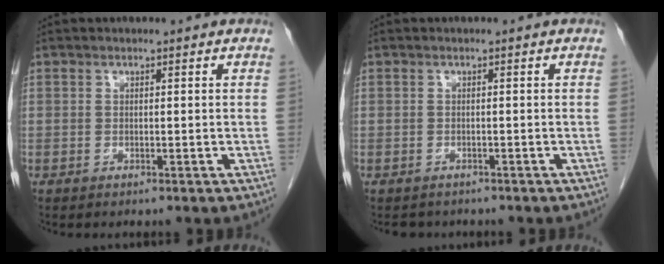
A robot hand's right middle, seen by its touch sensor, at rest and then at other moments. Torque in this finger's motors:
{"motor_torque": [0.07, -0.07, -0.02, 0.00]}